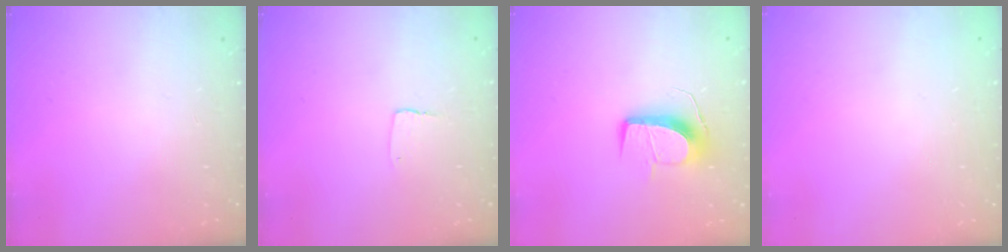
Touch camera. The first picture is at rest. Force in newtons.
{"total": 2.7, "press": 2.7, "slide": 0.2}
{"total": 11.3, "press": 11.3, "slide": 0.7}
{"total": 0.0}